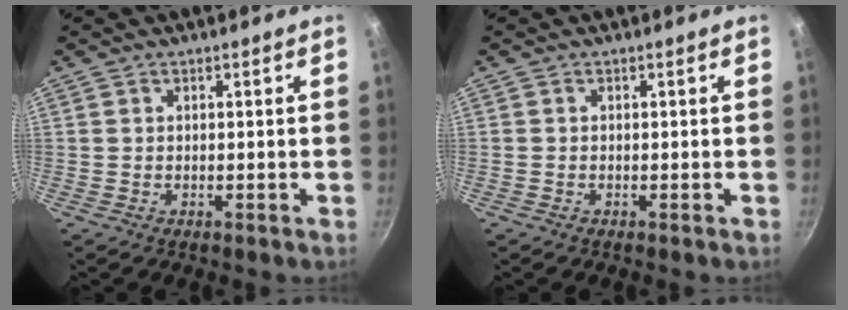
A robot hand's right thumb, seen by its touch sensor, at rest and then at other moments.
{"total": 0.0}